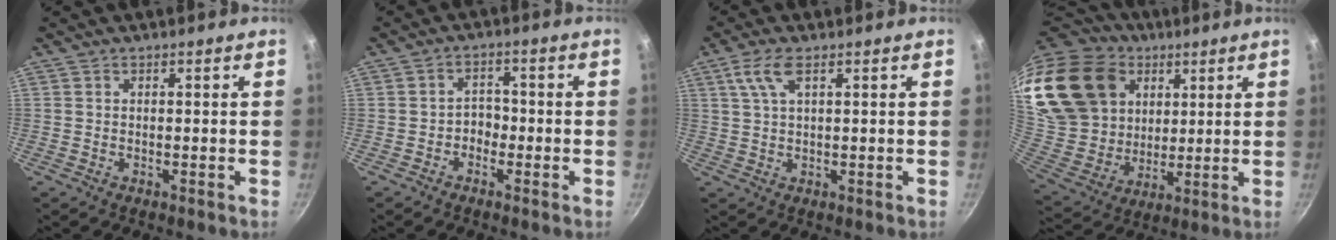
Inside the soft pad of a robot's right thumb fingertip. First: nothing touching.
{"total": 2.9, "force": [-1.2, 2.2, 1.5], "torque": [0.001, 0.017, -0.023]}
{"total": 4.9, "force": [2.2, 1.3, 4.1], "torque": [-0.091, 0.001, 0.047]}
{"total": 27.9, "force": [12.6, 21.1, 13.3], "torque": [-0.277, -0.015, 0.252]}